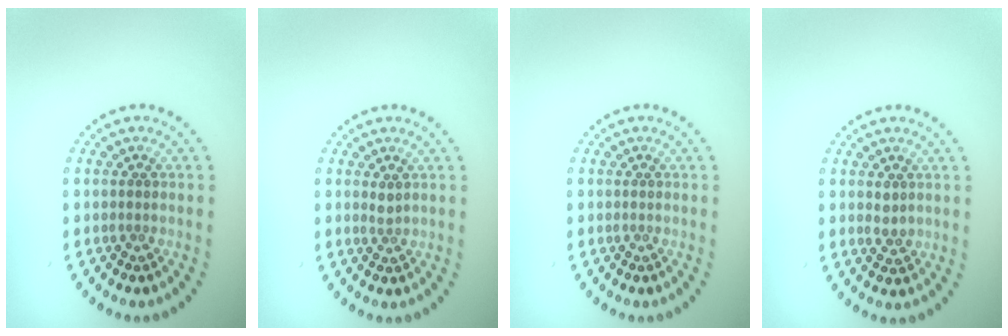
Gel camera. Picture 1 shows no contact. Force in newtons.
{"total": 0.9, "press": 0.6, "slide": 0.6}
{"total": 0.0}
{"total": 1.2, "press": 1.2, "slide": 0.0}